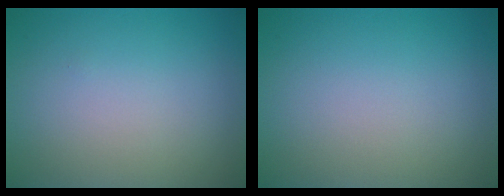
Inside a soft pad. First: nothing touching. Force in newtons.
{"total": 0.0}